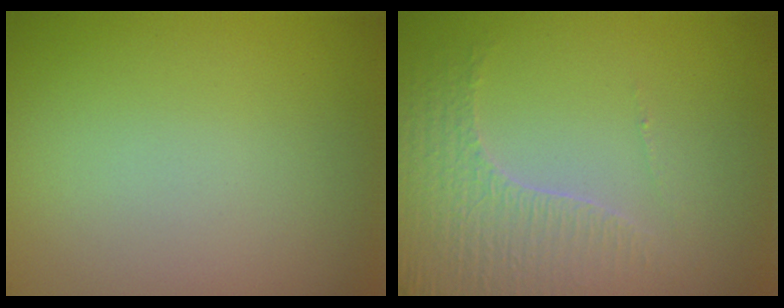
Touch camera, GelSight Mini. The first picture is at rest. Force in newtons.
{"total": 4.4, "press": 3.3, "slide": 2.9}